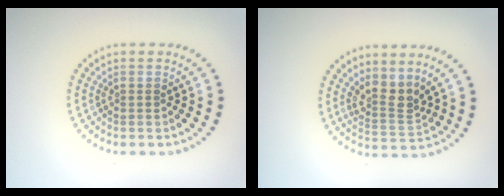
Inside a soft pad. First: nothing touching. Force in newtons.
{"total": 2.9, "press": 2.1, "slide": 2.0}